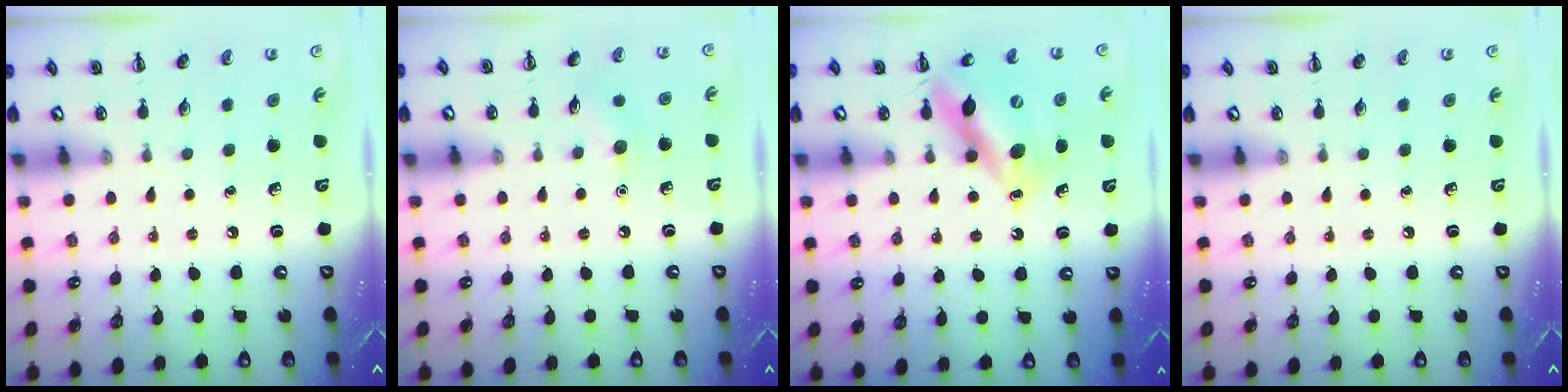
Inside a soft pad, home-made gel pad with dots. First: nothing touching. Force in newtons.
{"total": 6.9, "press": 6.6, "slide": 1.7}
{"total": 11.7, "press": 11.3, "slide": 3.3}
{"total": 0.0}